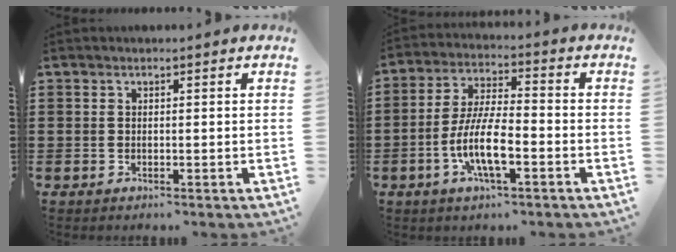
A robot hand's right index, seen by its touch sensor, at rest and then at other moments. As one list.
[{"total": 9.3, "force": [-3.2, 2.6, 8.3], "torque": [-0.183, -0.012, -0.065]}]